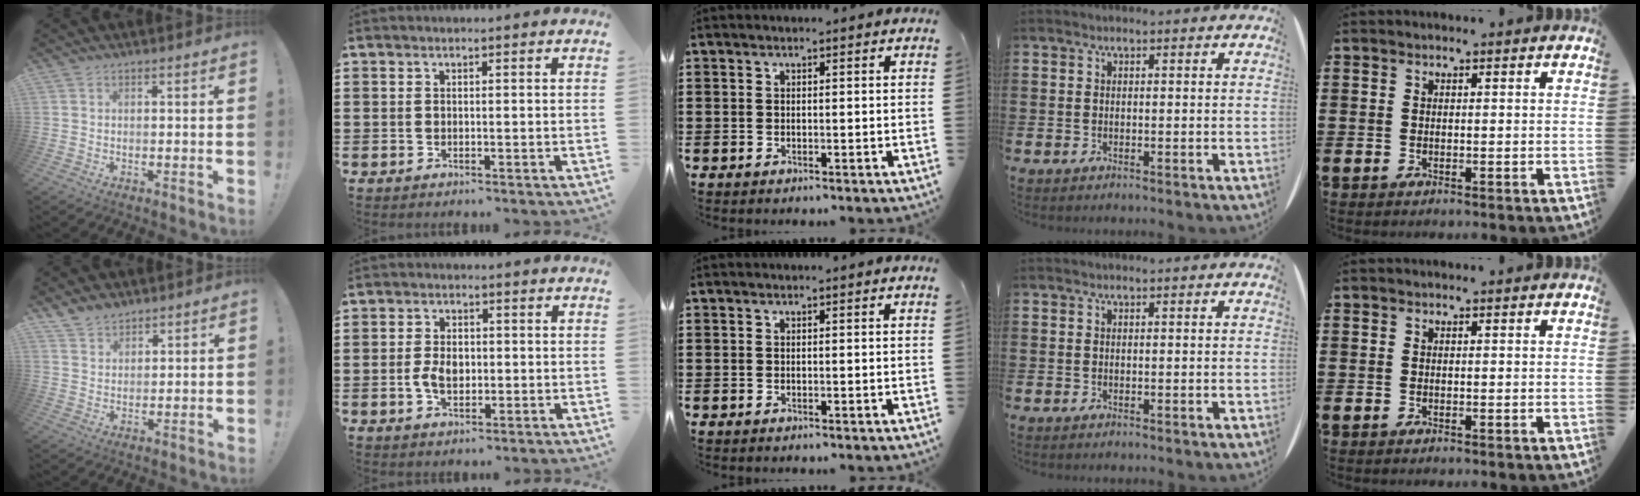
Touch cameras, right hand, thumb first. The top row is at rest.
{"thumb": {"total": 5.1, "force": [4.4, 2.3, 0.8], "torque": [-0.021, -0.026, 0.086]}, "index": {"total": 3.8, "force": [-0.5, 2.5, 2.9], "torque": [-0.063, 0.004, -0.012]}}